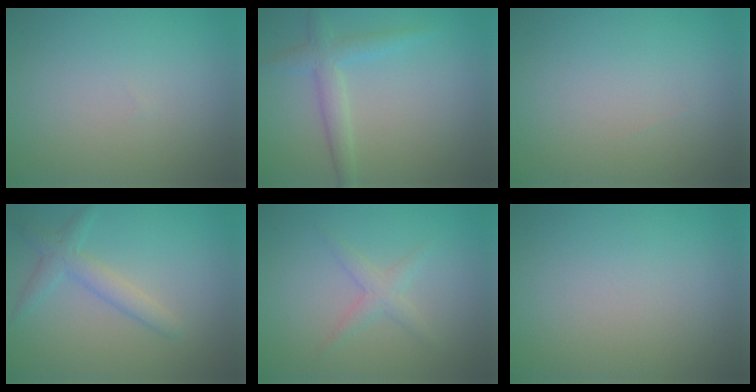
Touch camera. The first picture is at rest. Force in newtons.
{"total": 2.8, "press": 2.8, "slide": 0.1}
{"total": 0.0}
{"total": 2.6, "press": 2.6, "slide": 0.1}
{"total": 1.7, "press": 1.7, "slide": 0.1}
{"total": 0.0}